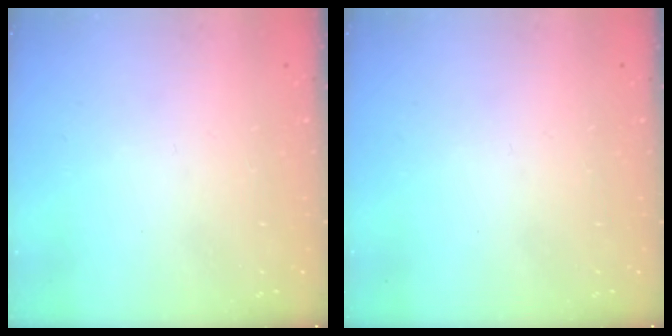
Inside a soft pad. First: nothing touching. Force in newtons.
{"total": 0.0}